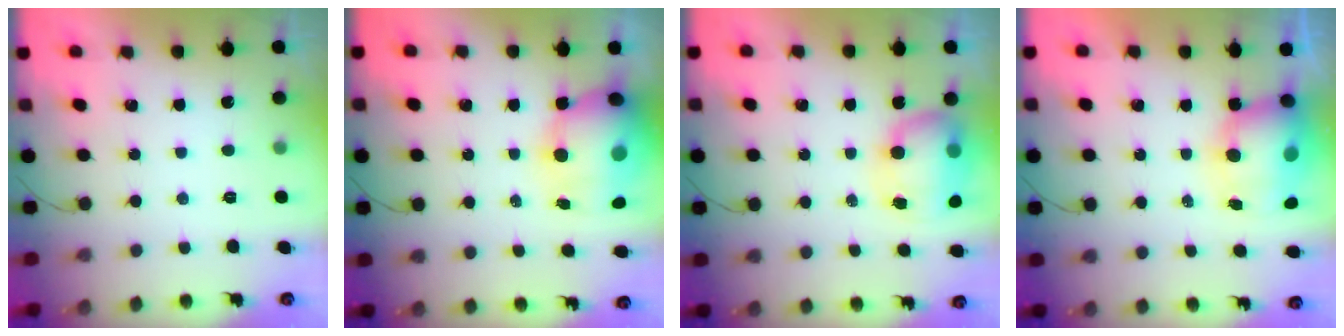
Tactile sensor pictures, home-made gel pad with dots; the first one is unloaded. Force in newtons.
{"total": 15.6, "press": 15.1, "slide": 3.9}
{"total": 9.1, "press": 8.9, "slide": 1.8}
{"total": 10.8, "press": 10.5, "slide": 2.1}